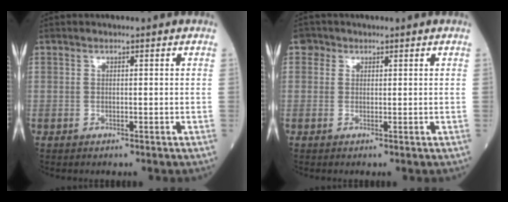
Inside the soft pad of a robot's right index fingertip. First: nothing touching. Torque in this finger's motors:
{"motor_torque": [0.03, 0.08, -0.01, -0.02]}